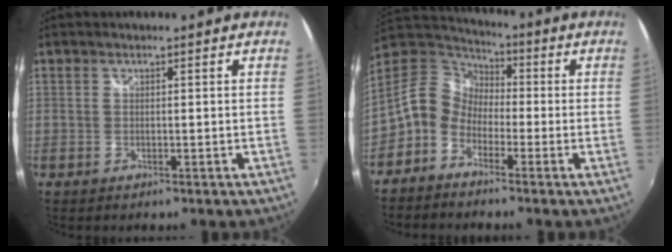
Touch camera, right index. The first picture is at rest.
{"total": 9.7, "force": [-3.2, 7.8, 4.8], "torque": [-0.104, 0.026, -0.085]}